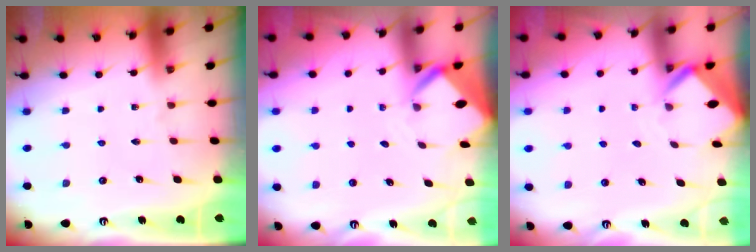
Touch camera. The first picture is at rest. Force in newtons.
{"total": 2.9, "press": 2.9, "slide": 0.1}
{"total": 2.7, "press": 2.7, "slide": 0.2}